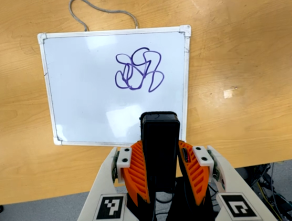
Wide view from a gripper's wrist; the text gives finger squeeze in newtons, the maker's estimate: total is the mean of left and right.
{"total": 4.6, "left": 3.3, "right": 6.0}